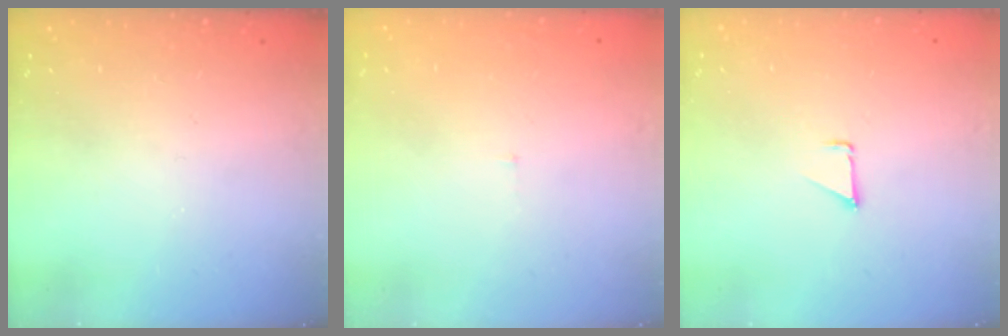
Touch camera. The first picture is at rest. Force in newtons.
{"total": 3.0, "press": 3.0, "slide": 0.2}
{"total": 0.9, "press": 0.9, "slide": 0.1}